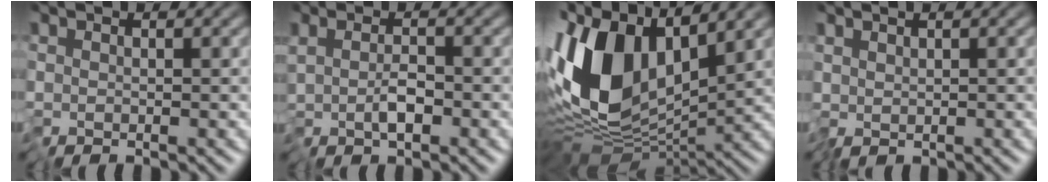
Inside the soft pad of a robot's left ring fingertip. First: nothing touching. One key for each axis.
{"total": 1.5, "fx": -0.9, "fy": 0.3, "fz": 1.2, "tx": -0.028, "ty": -0.008, "tz": -0.015}
{"total": 12.1, "fx": 1.6, "fy": 6.8, "fz": 9.9, "tx": -0.211, "ty": 0.003, "tz": 0.013}
{"total": 0.7, "fx": 0.2, "fy": 0.4, "fz": 0.5, "tx": -0.012, "ty": 0.000, "tz": 0.003}